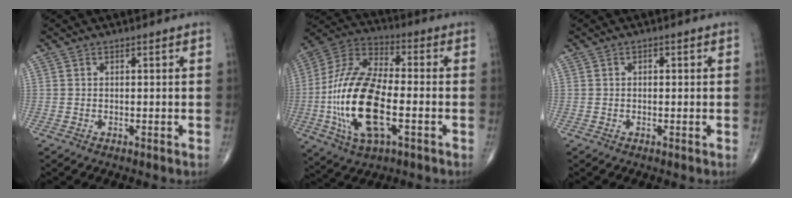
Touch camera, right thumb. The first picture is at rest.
{"total": 21.6, "force": [-4.2, 9.8, 18.8], "torque": [-0.387, 0.018, -0.073]}
{"total": 0.9, "force": [0.2, 0.6, 0.7], "torque": [-0.007, 0.002, 0.001]}